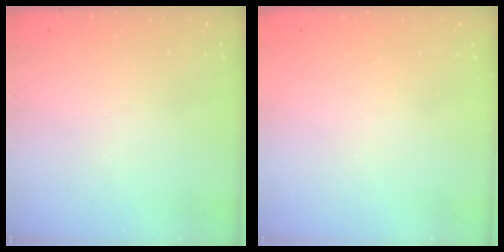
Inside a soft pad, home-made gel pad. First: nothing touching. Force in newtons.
{"total": 1.5, "press": 1.5, "slide": 0.1}